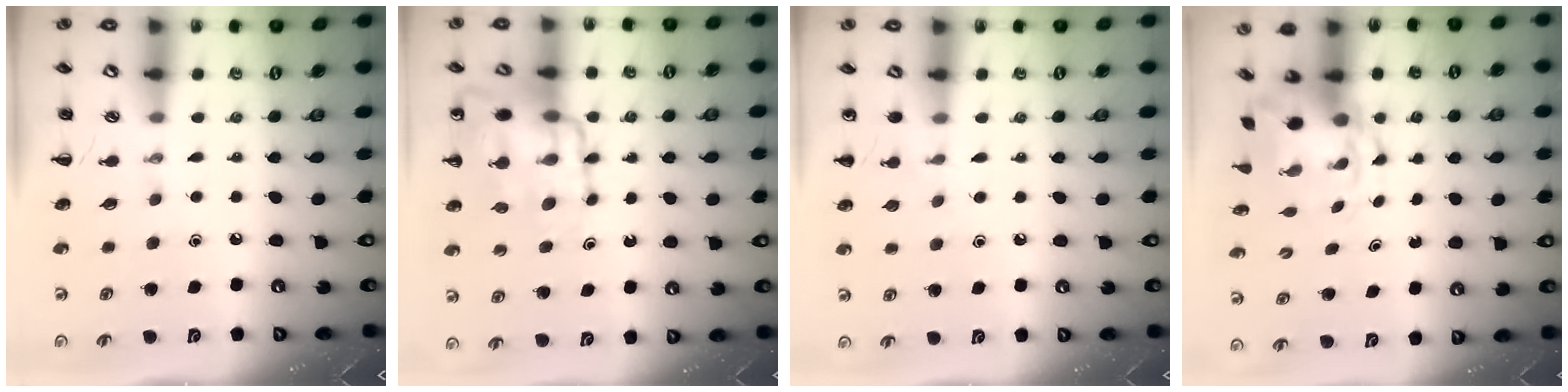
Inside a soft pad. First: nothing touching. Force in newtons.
{"total": 15.8, "press": 15.3, "slide": 3.7}
{"total": 4.6, "press": 4.3, "slide": 1.5}
{"total": 3.7, "press": 3.6, "slide": 0.8}